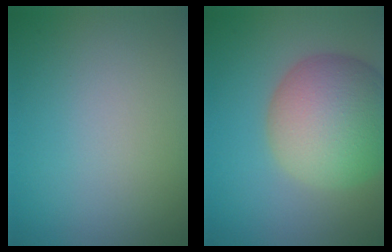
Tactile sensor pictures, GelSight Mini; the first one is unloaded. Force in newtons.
{"total": 10.1, "press": 10.0, "slide": 0.7}